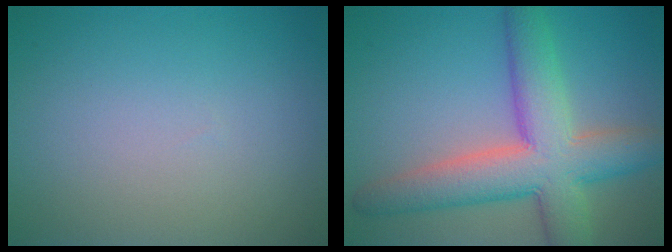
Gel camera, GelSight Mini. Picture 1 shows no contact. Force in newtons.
{"total": 8.9, "press": 8.9, "slide": 0.4}